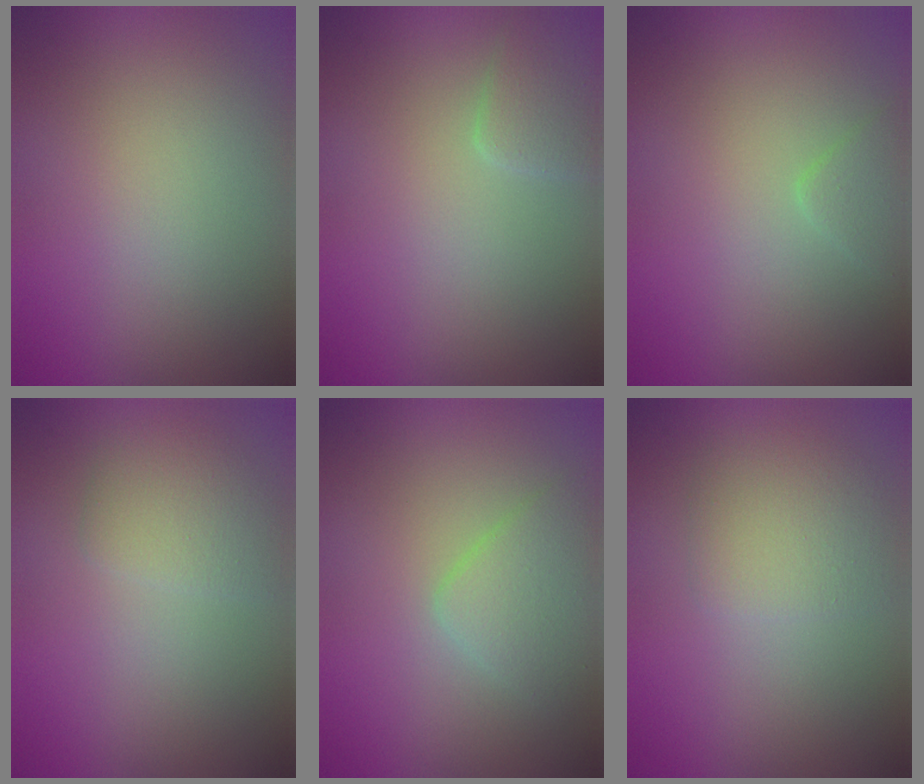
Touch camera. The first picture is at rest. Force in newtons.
{"total": 2.1, "press": 2.0, "slide": 0.2}
{"total": 1.4, "press": 1.4, "slide": 0.1}
{"total": 2.4, "press": 2.4, "slide": 0.0}
{"total": 2.9, "press": 2.9, "slide": 0.1}
{"total": 2.8, "press": 2.8, "slide": 0.1}